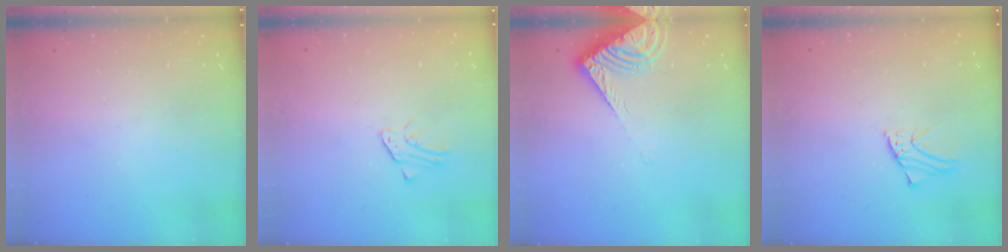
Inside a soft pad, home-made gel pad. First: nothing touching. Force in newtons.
{"total": 1.6, "press": 1.6, "slide": 0.2}
{"total": 9.7, "press": 9.7, "slide": 0.8}
{"total": 1.9, "press": 1.9, "slide": 0.1}